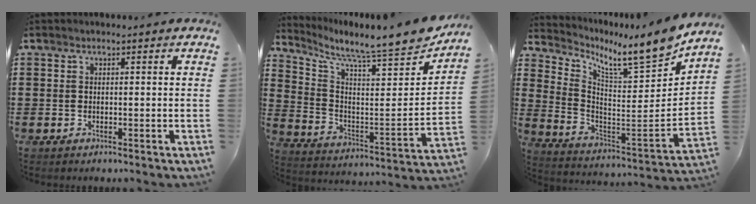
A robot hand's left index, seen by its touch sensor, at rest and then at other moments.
{"total": 7.4, "force": [7.0, -0.1, 2.3], "torque": [-0.067, -0.077, 0.109]}
{"total": 8.0, "force": [7.2, 0.4, 3.4], "torque": [-0.071, -0.083, 0.110]}